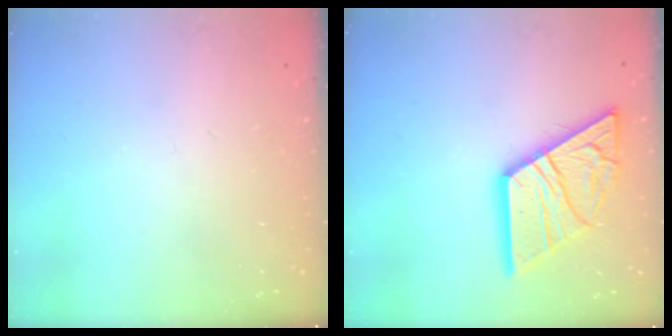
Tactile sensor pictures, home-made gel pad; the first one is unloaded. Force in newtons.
{"total": 18.9, "press": 18.8, "slide": 1.6}